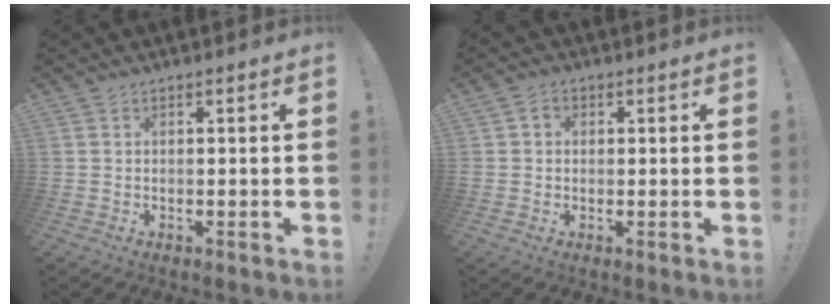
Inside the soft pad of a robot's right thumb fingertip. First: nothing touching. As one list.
[{"total": 2.2, "force": [0.3, 2.0, 0.9], "torque": [-0.017, 0.004, 0.005]}]